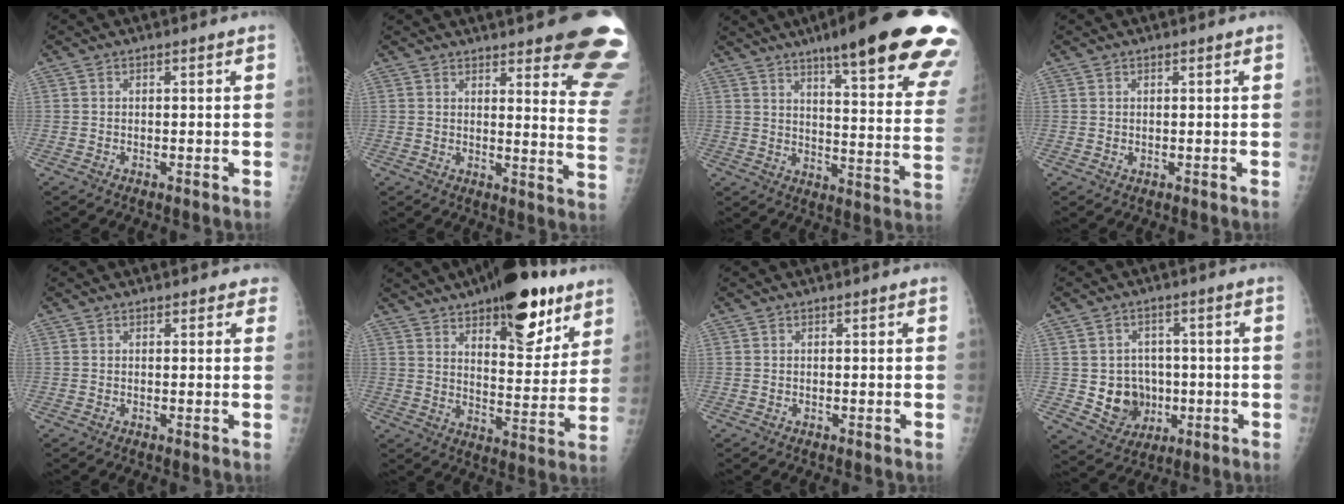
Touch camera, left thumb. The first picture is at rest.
{"total": 18.7, "force": [14.2, 3.7, 11.6], "torque": [-0.116, -0.097, 0.153]}
{"total": 27.3, "force": [18.3, 4.4, 19.8], "torque": [-0.218, -0.073, 0.237]}
{"total": 0.5, "force": [0.3, 0.4, 0.1], "torque": [0.004, -0.001, 0.003]}
{"total": 1.8, "force": [1.4, 1.1, 0.4], "torque": [0.021, -0.002, 0.007]}
{"total": 20.1, "force": [12.3, 7.9, 13.9], "torque": [-0.155, -0.057, 0.183]}
{"total": 0.0}
{"total": 9.0, "force": [-0.9, 8.0, 3.9], "torque": [-0.021, 0.004, 0.000]}